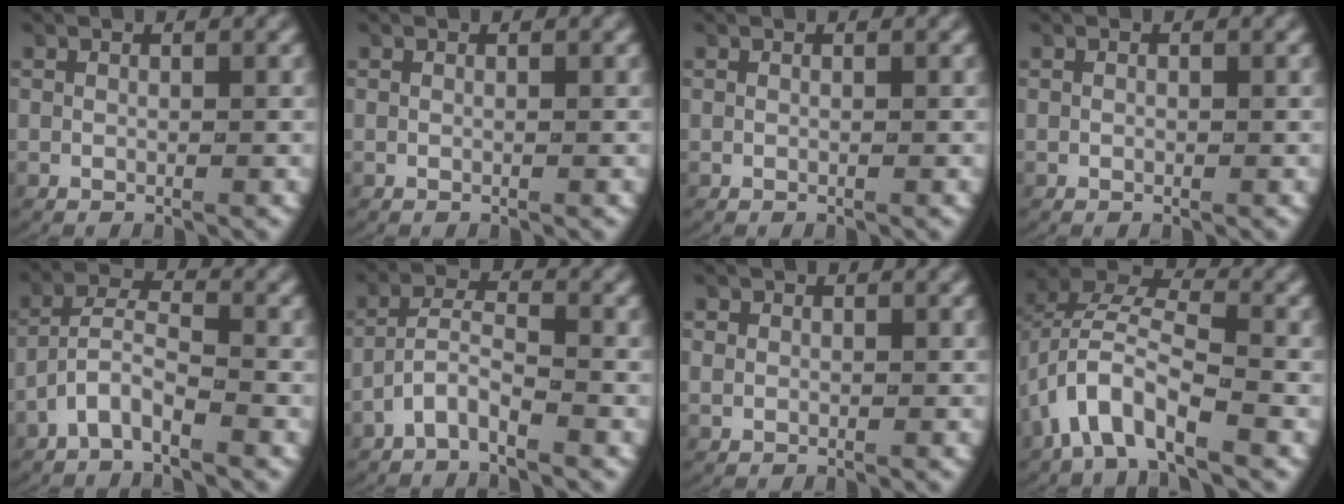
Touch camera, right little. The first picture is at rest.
{"total": 0.0}
{"total": 0.0}
{"total": 0.0}
{"total": 4.0, "force": [-2.2, 2.2, 2.4], "torque": [-0.057, -0.007, -0.044]}
{"total": 3.6, "force": [-2.6, 1.7, 1.8], "torque": [-0.044, -0.005, -0.050]}
{"total": 1.0, "force": [-0.1, 0.9, 0.3], "torque": [-0.014, -0.003, 0.002]}
{"total": 5.9, "force": [-0.4, 4.1, 4.2], "torque": [-0.096, 0.000, -0.020]}